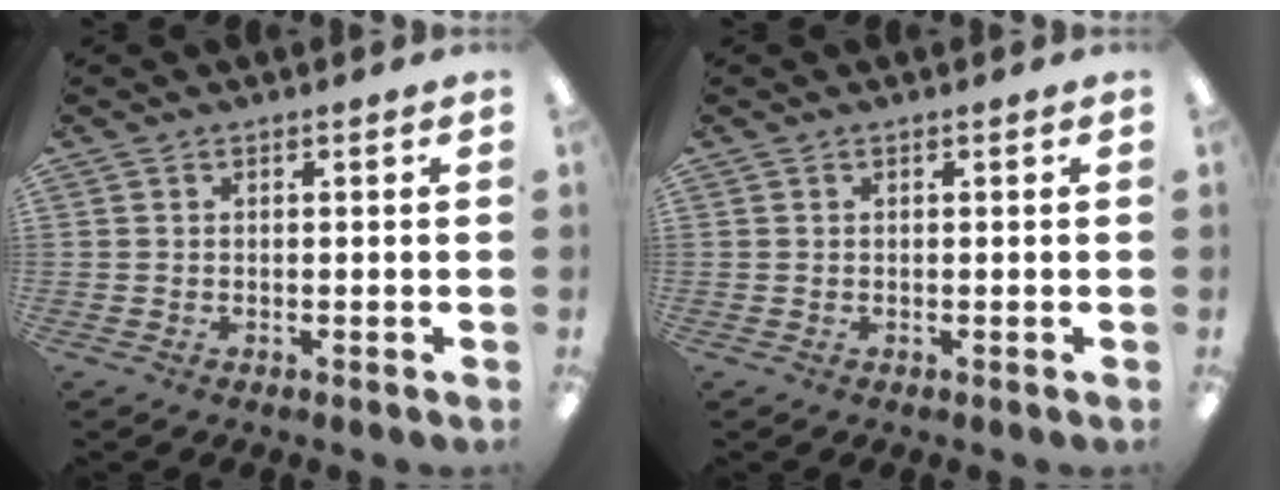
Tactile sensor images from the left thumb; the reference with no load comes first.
{"total": 0.0}